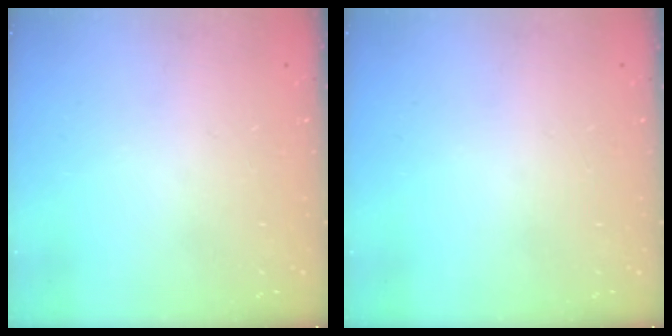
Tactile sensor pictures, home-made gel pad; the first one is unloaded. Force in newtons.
{"total": 0.0}